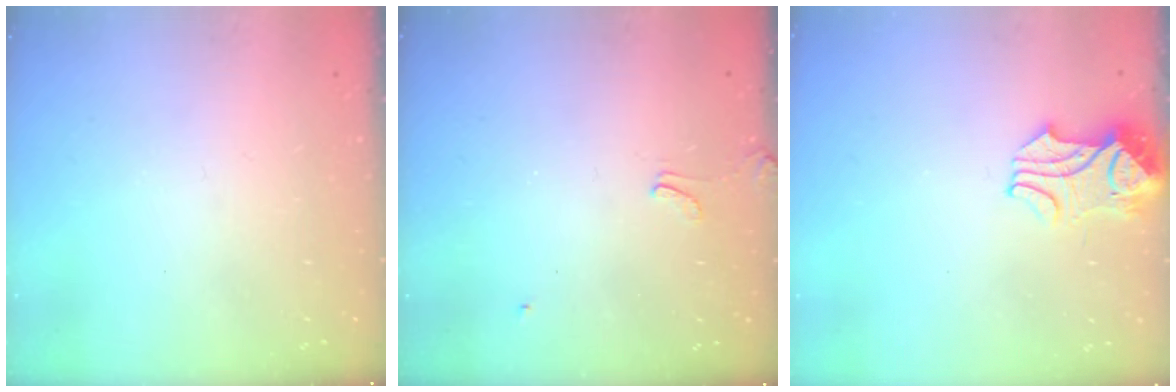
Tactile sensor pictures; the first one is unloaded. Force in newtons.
{"total": 3.4, "press": 3.3, "slide": 0.4}
{"total": 2.1, "press": 2.0, "slide": 0.5}